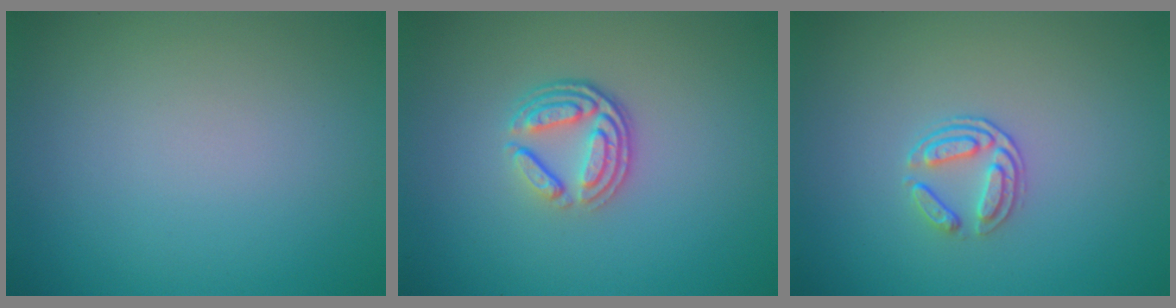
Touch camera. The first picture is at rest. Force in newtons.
{"total": 3.9, "press": 2.8, "slide": 2.7}
{"total": 2.0, "press": 1.4, "slide": 1.4}